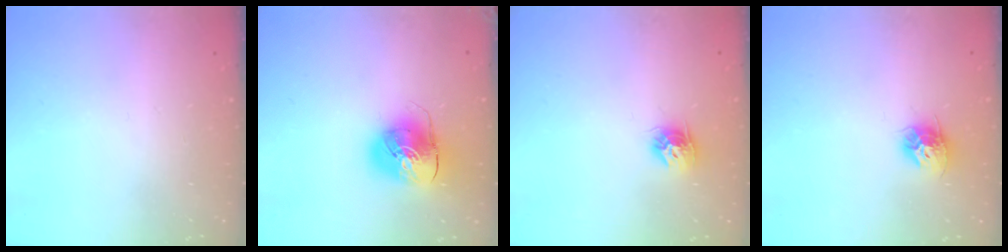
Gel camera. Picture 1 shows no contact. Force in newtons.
{"total": 11.2, "press": 11.0, "slide": 1.9}
{"total": 8.7, "press": 8.7, "slide": 0.3}
{"total": 9.9, "press": 9.8, "slide": 0.5}